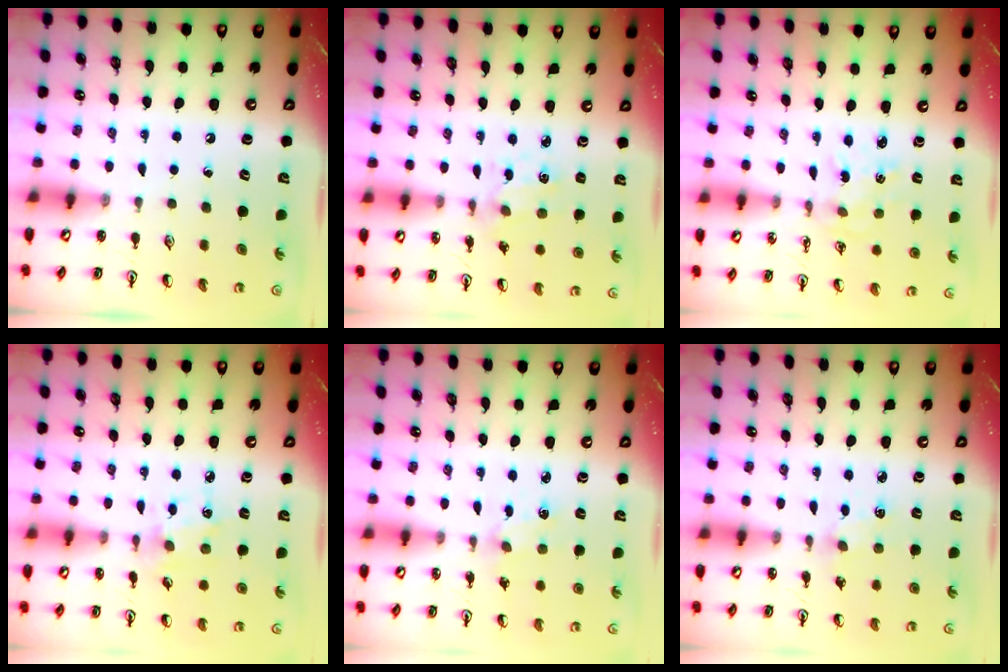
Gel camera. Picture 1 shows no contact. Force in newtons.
{"total": 1.7, "press": 1.7, "slide": 0.3}
{"total": 1.5, "press": 1.4, "slide": 0.4}
{"total": 2.5, "press": 2.4, "slide": 0.6}
{"total": 2.5, "press": 2.4, "slide": 0.4}
{"total": 3.0, "press": 3.0, "slide": 0.4}